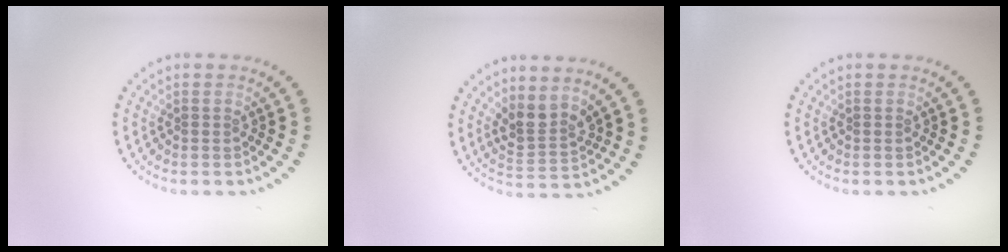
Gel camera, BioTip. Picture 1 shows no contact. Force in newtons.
{"total": 2.7, "press": 2.1, "slide": 1.6}
{"total": 0.0}